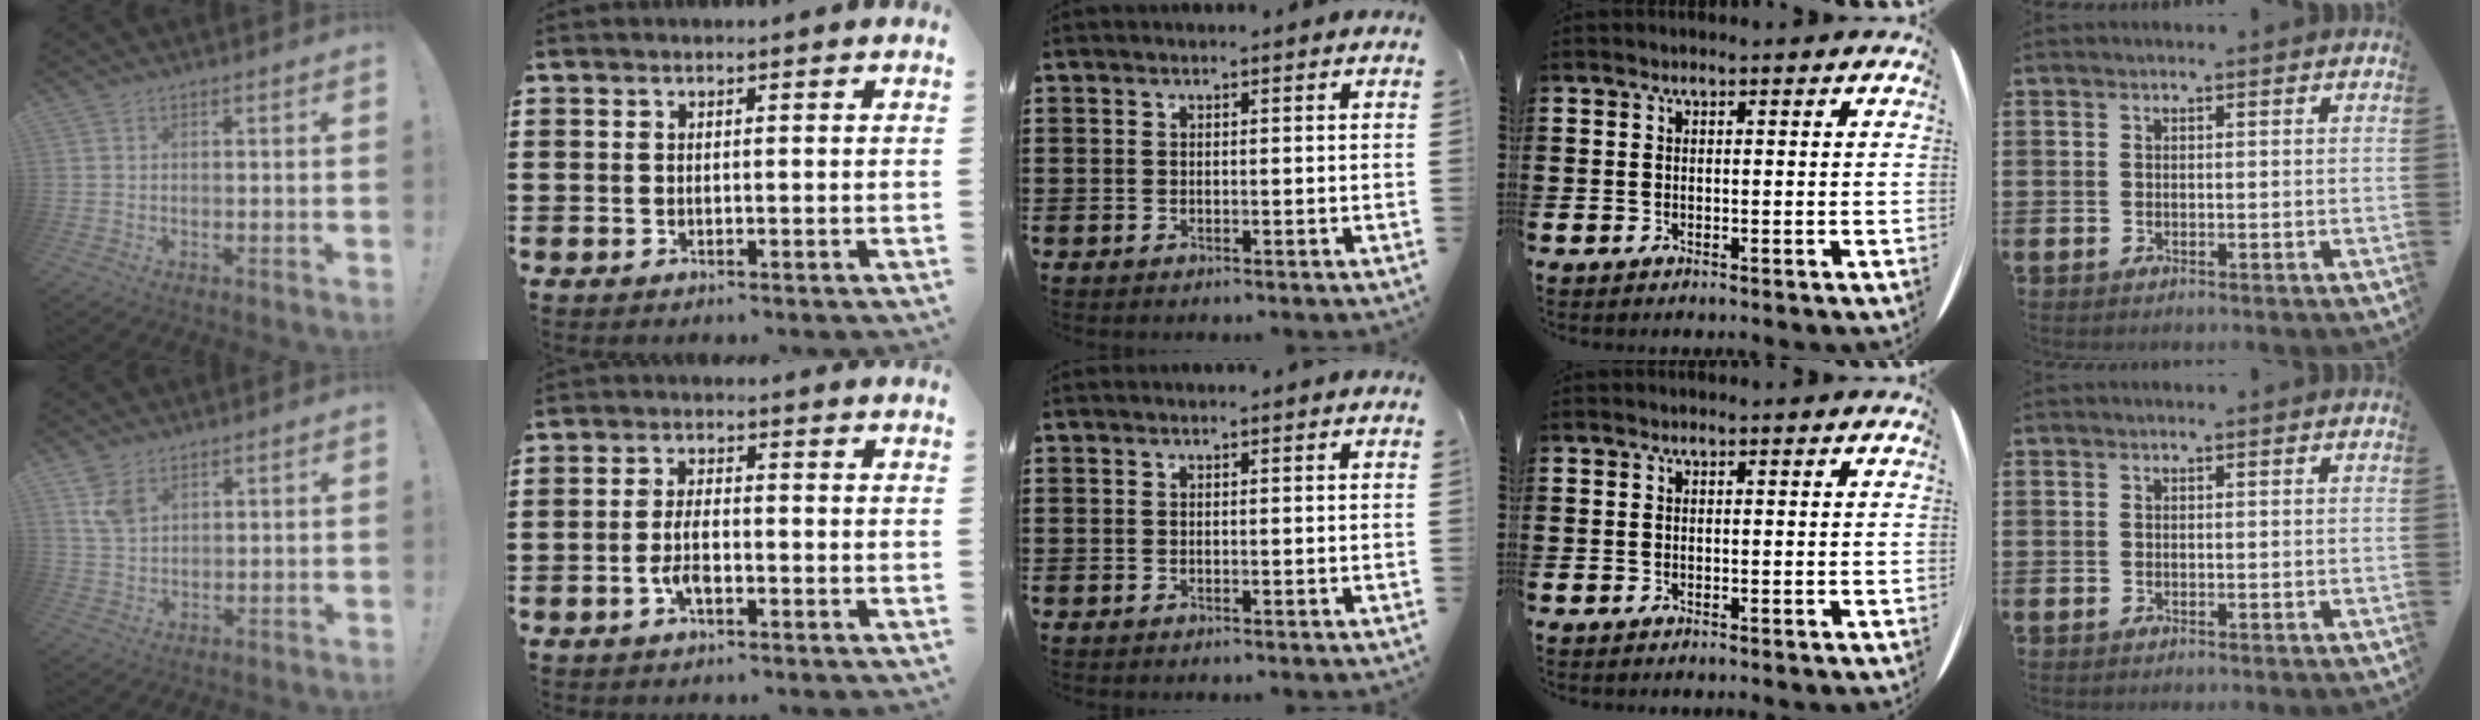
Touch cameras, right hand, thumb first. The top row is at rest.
{"thumb": {"total": 5.5, "force": [3.3, 3.2, 3.0], "torque": [-0.054, -0.011, 0.064]}, "index": {"total": 4.1, "force": [-1.5, 1.4, 3.6], "torque": [-0.085, -0.005, -0.032]}}